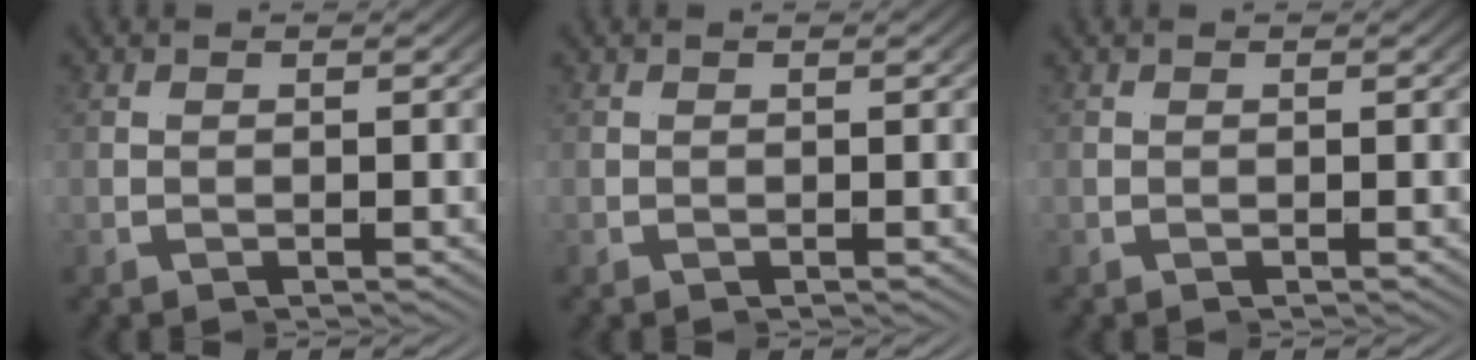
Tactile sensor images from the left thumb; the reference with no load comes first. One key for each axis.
{"total": 0.0}
{"total": 0.0}